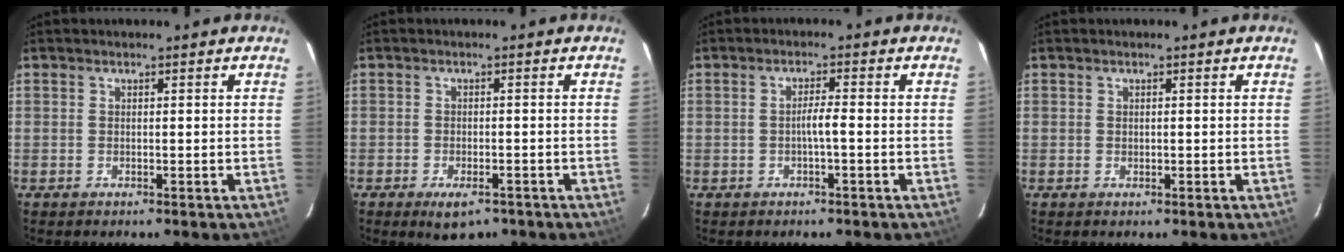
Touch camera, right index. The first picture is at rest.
{"total": 5.0, "force": [-3.2, 2.3, 3.0], "torque": [-0.057, -0.007, -0.044]}
{"total": 2.2, "force": [-0.8, -0.1, 2.1], "torque": [-0.039, 0.005, -0.013]}
{"total": 0.5, "force": [0.1, 0.5, 0.2], "torque": [-0.003, 0.000, 0.004]}